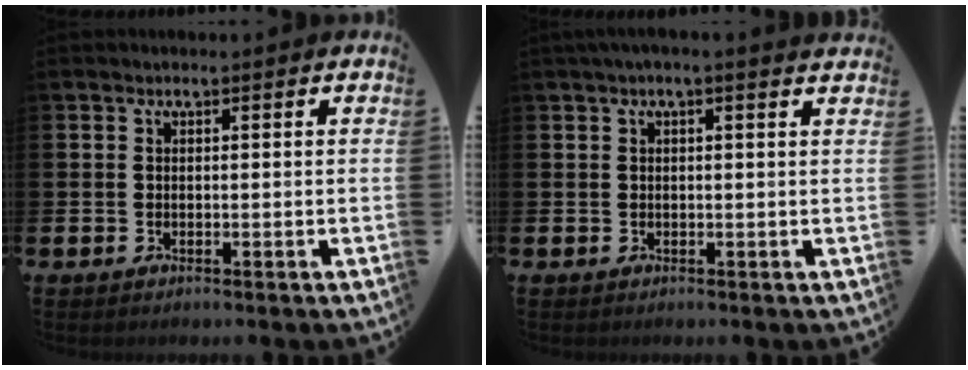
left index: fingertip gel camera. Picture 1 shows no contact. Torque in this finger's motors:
{"motor_torque": [1.07, -1.07, 0.74, 0.21]}